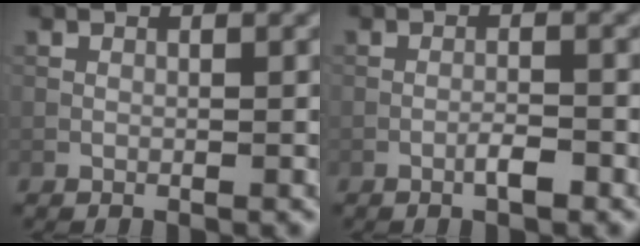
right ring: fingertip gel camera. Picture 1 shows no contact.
{"total": 1.6, "force": [-0.9, 0.2, 1.3], "torque": [-0.021, 0.005, -0.019]}